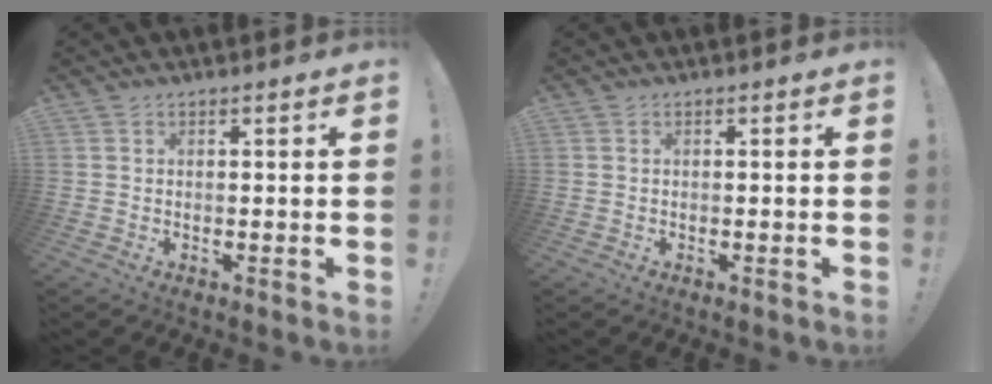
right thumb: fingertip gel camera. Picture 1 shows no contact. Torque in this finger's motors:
{"motor_torque": [-0.17, 0.09, 0.15, 0.02, 0.09]}